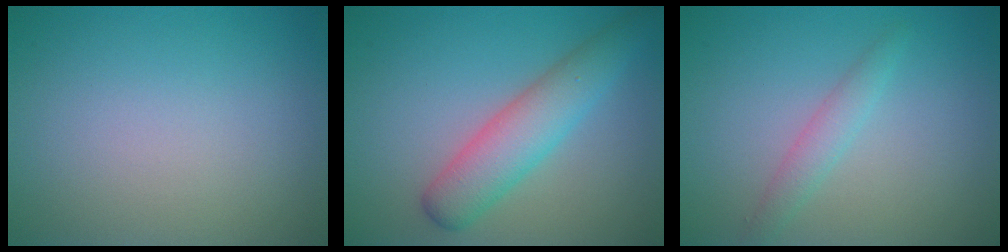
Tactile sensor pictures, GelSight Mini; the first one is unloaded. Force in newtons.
{"total": 4.7, "press": 4.7, "slide": 0.1}
{"total": 1.7, "press": 1.7, "slide": 0.1}